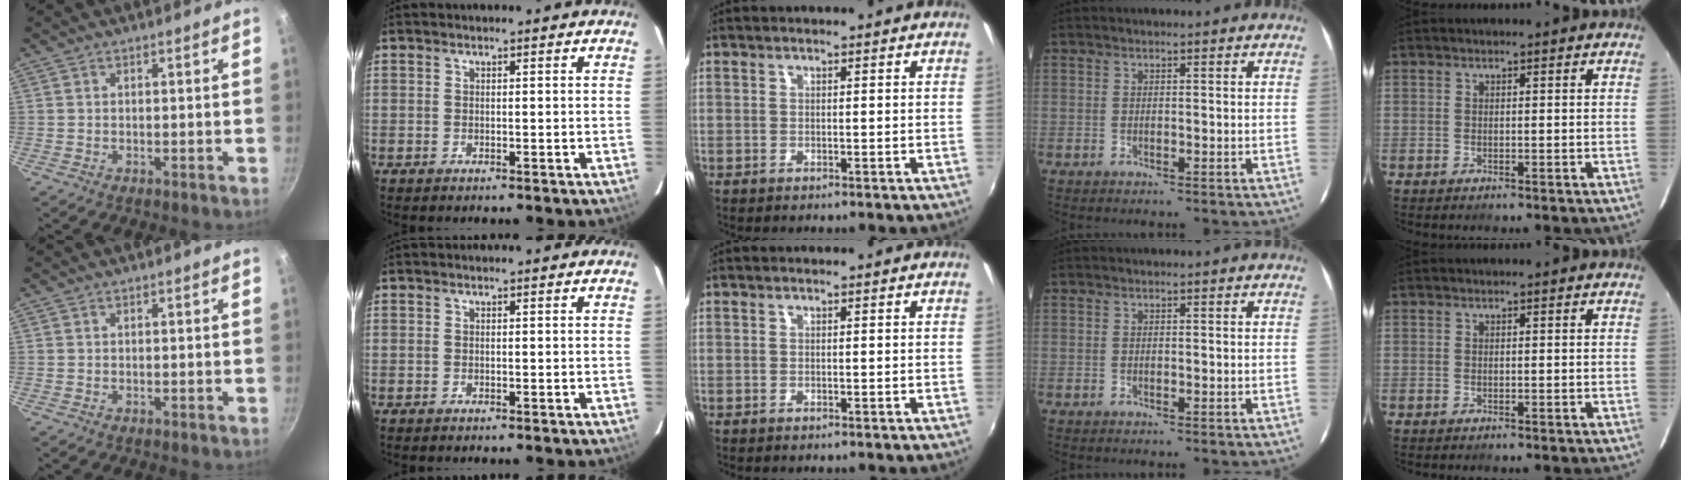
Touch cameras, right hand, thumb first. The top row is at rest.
{}